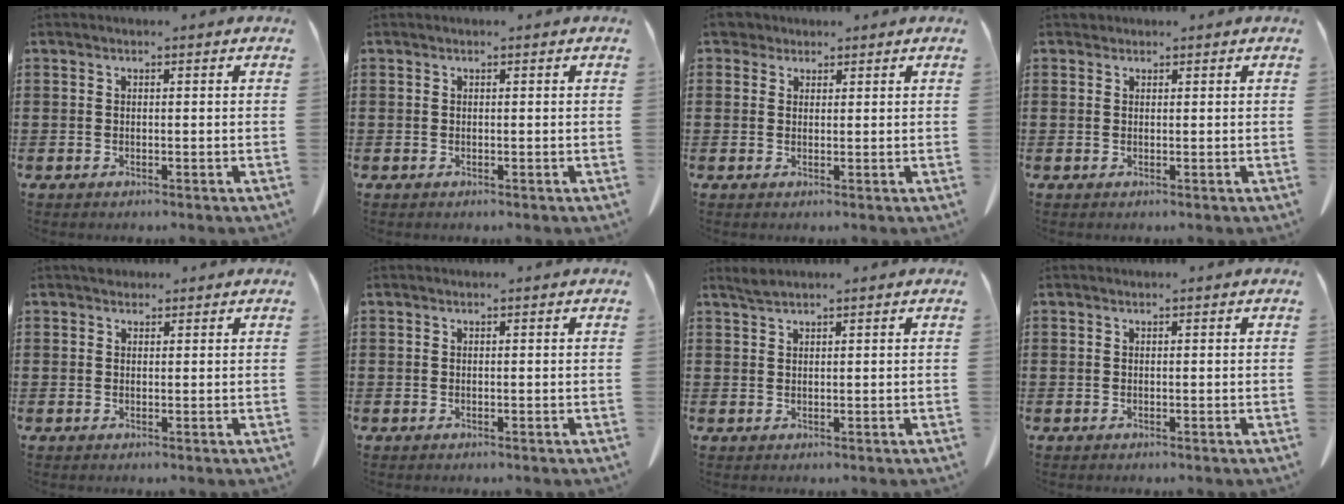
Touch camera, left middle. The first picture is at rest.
{"total": 0.0}
{"total": 2.7, "force": [2.1, 1.5, 0.8], "torque": [-0.025, 0.009, 0.040]}
{"total": 0.7, "force": [0.6, 0.4, 0.0], "torque": [-0.002, 0.001, 0.011]}
{"total": 1.4, "force": [1.1, 0.8, 0.1], "torque": [-0.006, 0.004, 0.022]}
{"total": 0.0}
{"total": 1.4, "force": [1.2, 0.1, 0.7], "torque": [-0.018, -0.001, 0.024]}
{"total": 0.0}